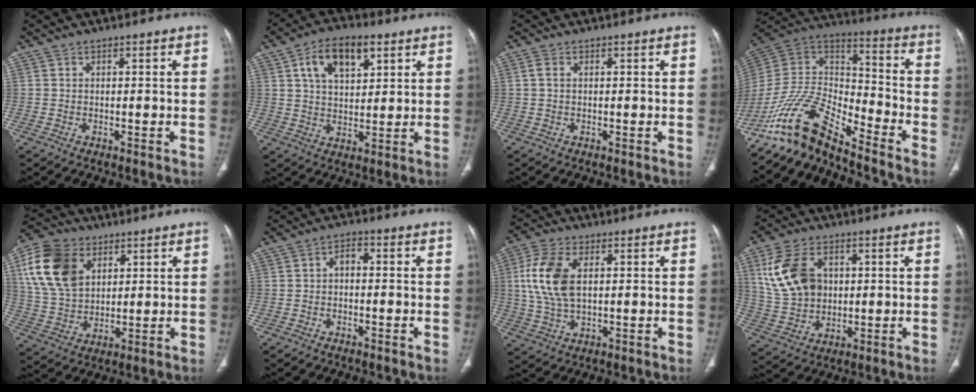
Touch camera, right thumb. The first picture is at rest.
{"total": 11.1, "force": [5.0, 6.0, 7.8], "torque": [-0.113, -0.007, 0.085]}
{"total": 1.5, "force": [0.3, 0.9, 1.2], "torque": [-0.030, 0.005, 0.004]}
{"total": 14.3, "force": [-12.3, 3.7, 6.3], "torque": [-0.112, 0.097, -0.242]}
{"total": 16.3, "force": [6.0, 11.4, 10.0], "torque": [-0.181, -0.010, 0.116]}
{"total": 2.4, "force": [-0.4, 1.5, 1.8], "torque": [-0.022, 0.014, -0.015]}
{"total": 11.5, "force": [2.0, 6.5, 9.3], "torque": [-0.203, 0.003, 0.039]}
{"total": 13.1, "force": [3.6, 9.3, 8.6], "torque": [-0.154, -0.004, 0.075]}